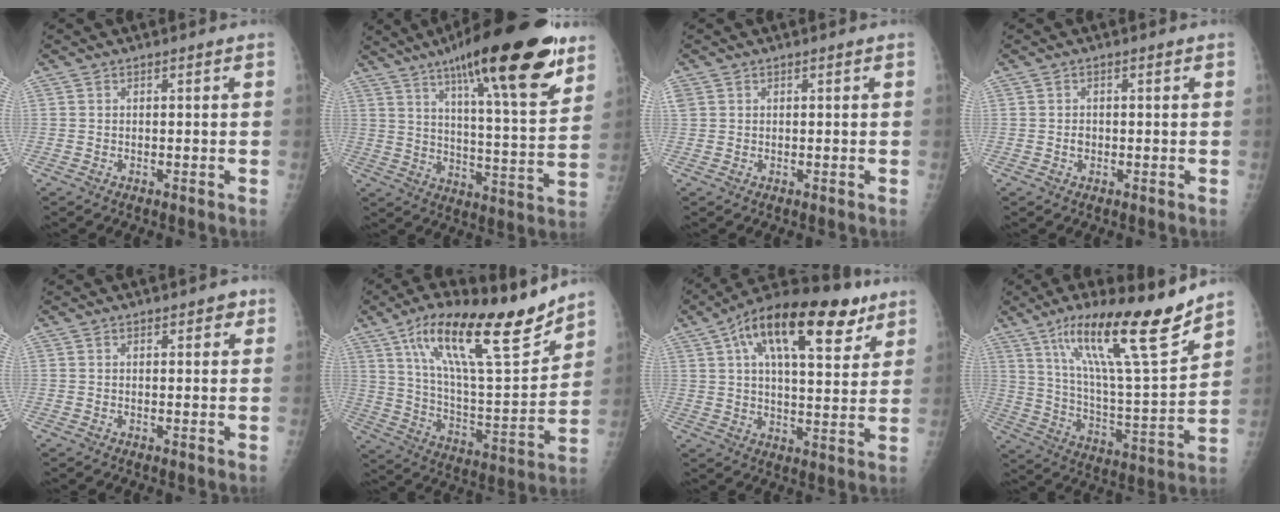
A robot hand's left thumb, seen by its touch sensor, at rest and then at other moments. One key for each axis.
{"total": 26.4, "fx": 15.9, "fy": 5.8, "fz": 20.2, "tx": -0.290, "ty": -0.049, "tz": 0.243}
{"total": 1.7, "fx": 0.6, "fy": 1.5, "fz": 0.6, "tx": -0.013, "ty": 0.008, "tz": 0.015}
{"total": 1.3, "fx": -0.2, "fy": 1.0, "fz": 0.7, "tx": -0.007, "ty": 0.002, "tz": -0.003}
{"total": 1.9, "fx": 1.0, "fy": 1.0, "fz": 1.3, "tx": -0.002, "ty": -0.001, "tz": 0.010}
{"total": 23.5, "fx": 15.5, "fy": 6.2, "fz": 16.5, "tx": -0.249, "ty": -0.063, "tz": 0.268}
{"total": 21.1, "fx": 10.7, "fy": 9.0, "fz": 15.9, "tx": -0.235, "ty": -0.005, "tz": 0.171}
{"total": 22.2, "fx": 14.6, "fy": 3.4, "fz": 16.4, "tx": -0.250, "ty": -0.069, "tz": 0.251}